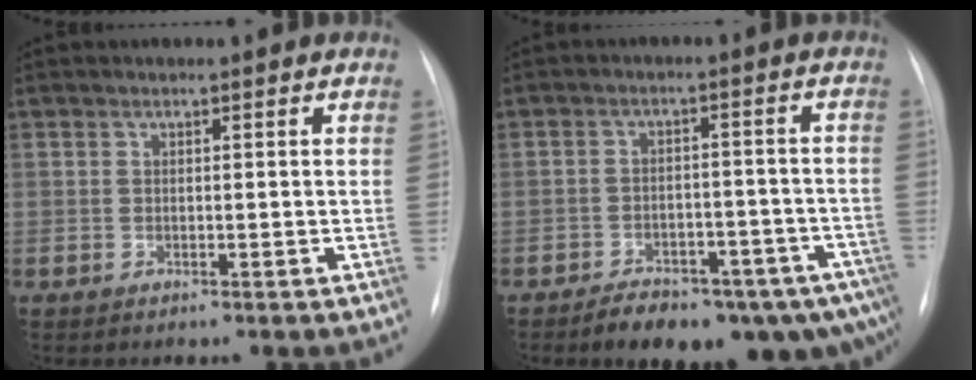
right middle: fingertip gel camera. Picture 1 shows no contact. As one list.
[{"total": 13.9, "force": [-9.8, 5.4, 8.2], "torque": [-0.075, 0.025, -0.133]}]